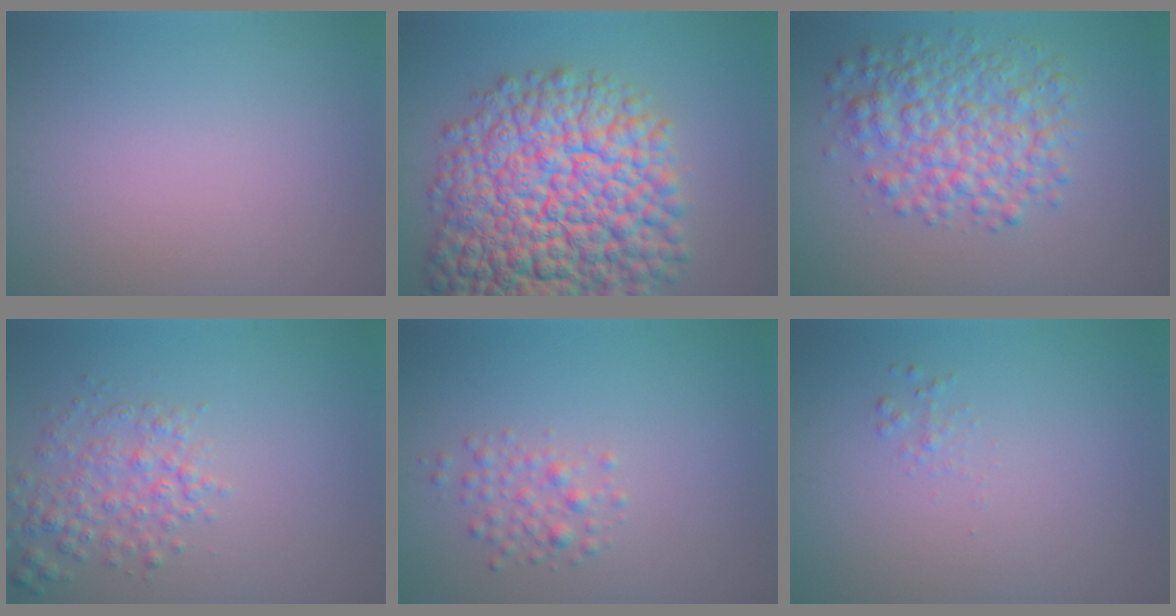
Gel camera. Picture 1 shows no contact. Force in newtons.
{"total": 17.0, "press": 17.0, "slide": 0.7}
{"total": 6.1, "press": 6.1, "slide": 0.0}
{"total": 3.1, "press": 3.1, "slide": 0.2}
{"total": 1.8, "press": 1.8, "slide": 0.1}
{"total": 0.6, "press": 0.6, "slide": 0.0}